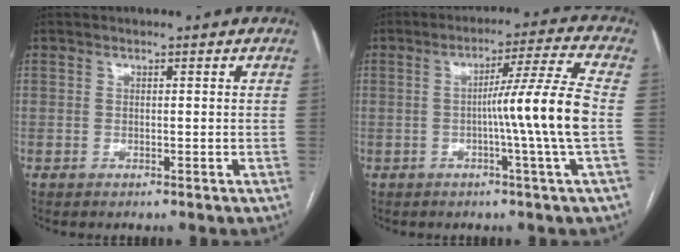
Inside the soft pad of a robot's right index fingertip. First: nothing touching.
{"total": 10.4, "force": [-1.4, -2.7, 9.9], "torque": [-0.154, -0.001, -0.022]}